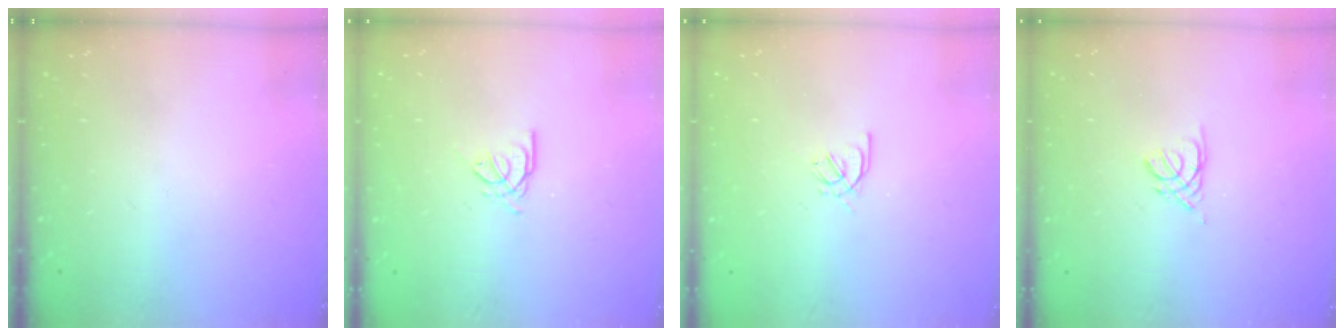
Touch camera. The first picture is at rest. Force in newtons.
{"total": 0.9, "press": 0.8, "slide": 0.2}
{"total": 2.4, "press": 2.4, "slide": 0.6}
{"total": 2.2, "press": 2.2, "slide": 0.4}